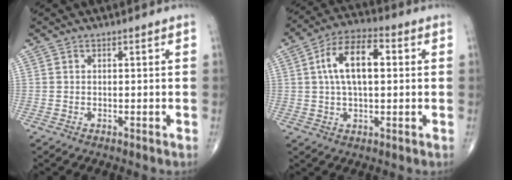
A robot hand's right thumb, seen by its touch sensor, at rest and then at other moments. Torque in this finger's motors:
{"motor_torque": [0.39, 2.79, 1.15, -0.05, 0.12]}